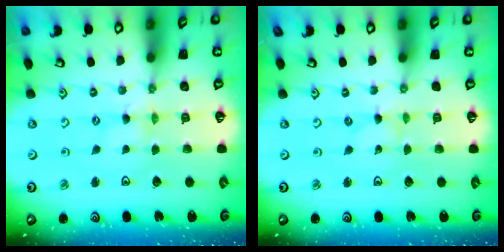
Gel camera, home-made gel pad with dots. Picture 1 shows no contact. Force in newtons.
{"total": 0.0}